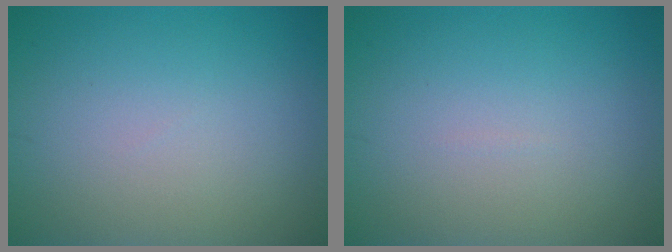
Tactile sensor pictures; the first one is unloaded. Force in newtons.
{"total": 0.0}